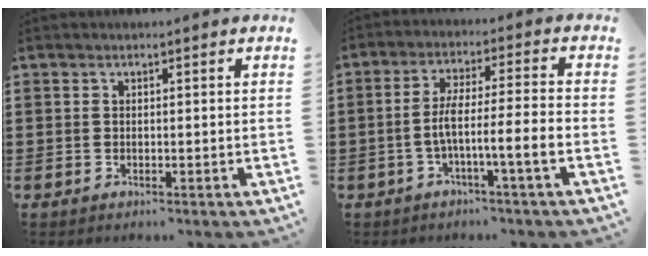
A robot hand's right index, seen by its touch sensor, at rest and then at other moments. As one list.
[{"total": 6.3, "force": [-2.7, 0.0, 5.7], "torque": [-0.102, 0.000, -0.053]}]